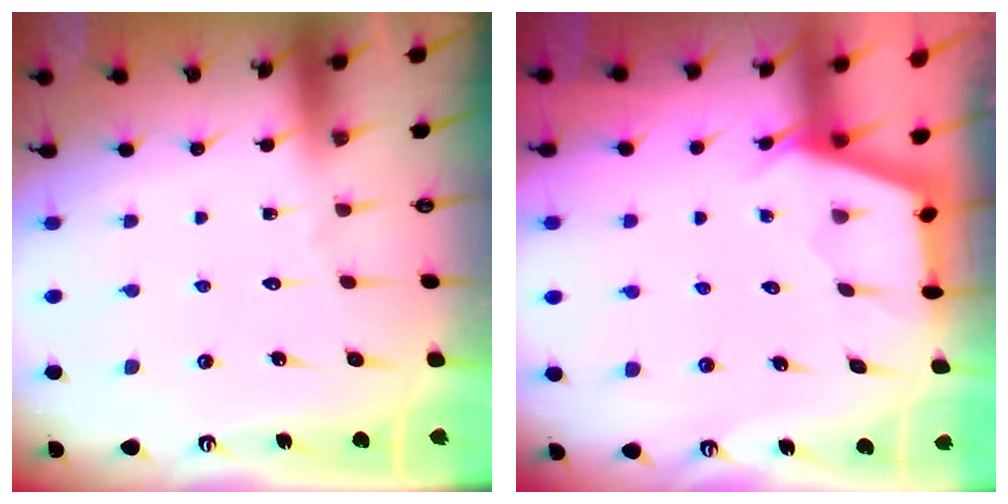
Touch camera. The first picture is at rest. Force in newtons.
{"total": 2.9, "press": 2.8, "slide": 0.3}